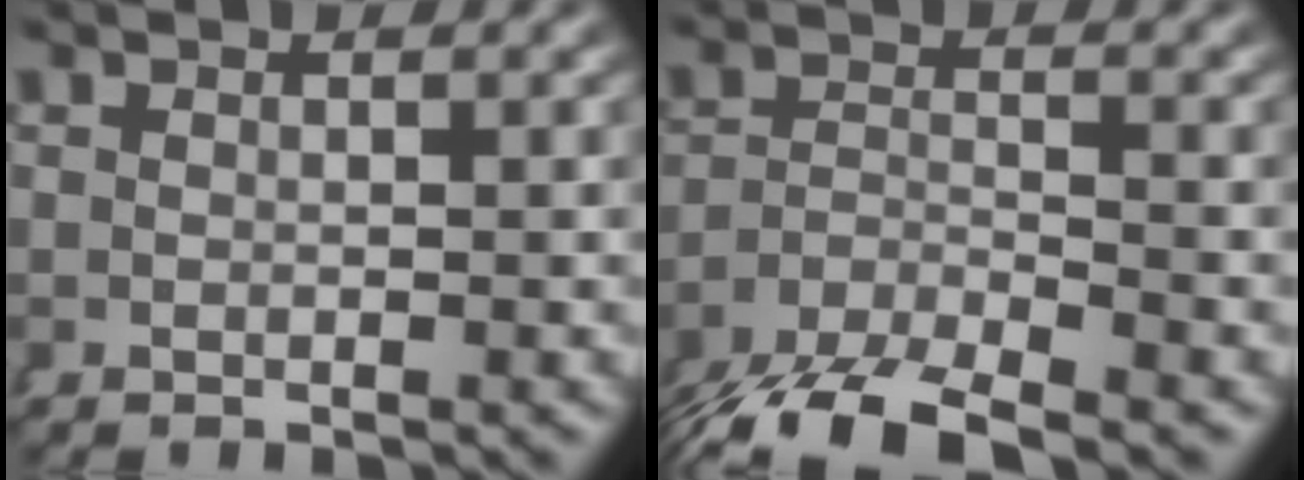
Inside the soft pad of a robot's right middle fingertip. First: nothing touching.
{"total": 7.2, "force": [-5.9, 2.3, 3.3], "torque": [-0.064, -0.014, -0.092]}